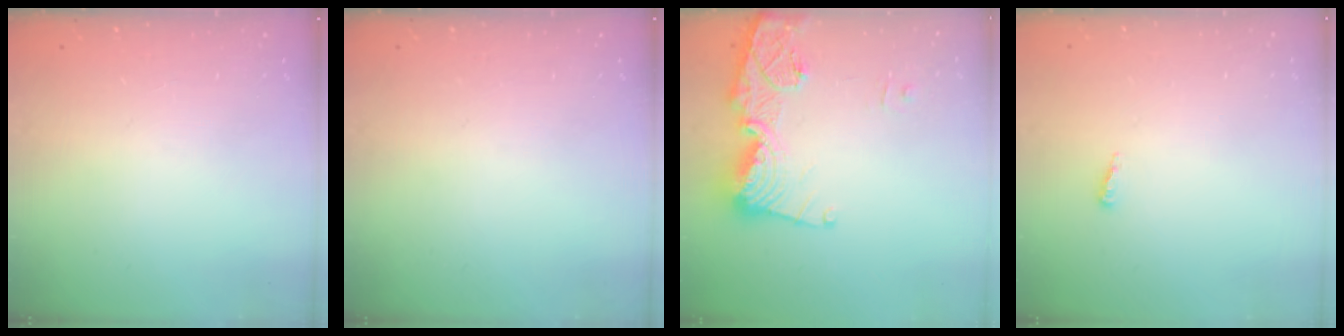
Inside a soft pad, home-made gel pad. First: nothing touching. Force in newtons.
{"total": 0.0}
{"total": 17.9, "press": 17.8, "slide": 1.7}
{"total": 7.7, "press": 4.9, "slide": 5.9}